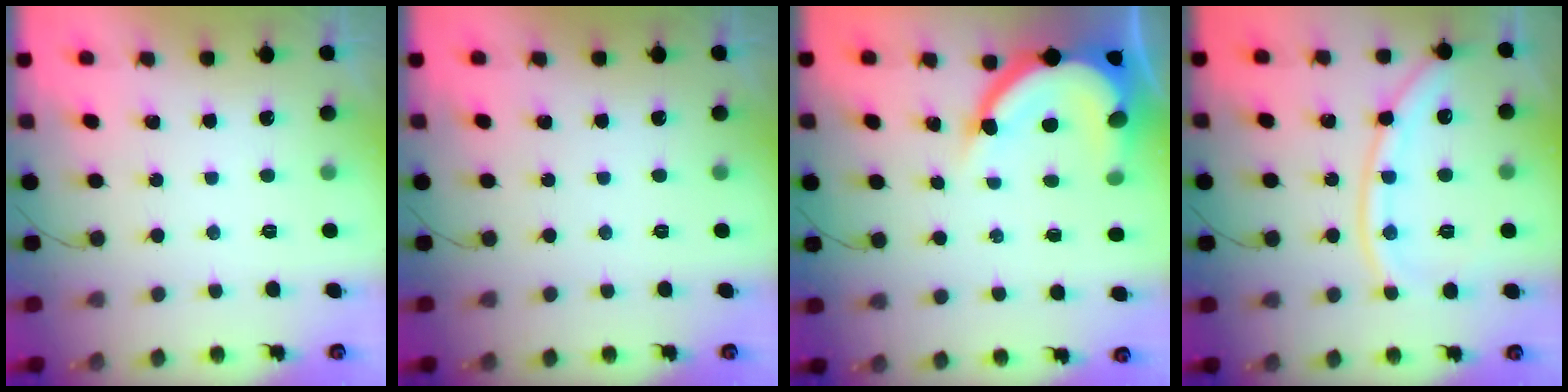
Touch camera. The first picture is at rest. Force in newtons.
{"total": 0.0}
{"total": 12.7, "press": 12.7, "slide": 0.9}
{"total": 12.0, "press": 11.9, "slide": 1.5}